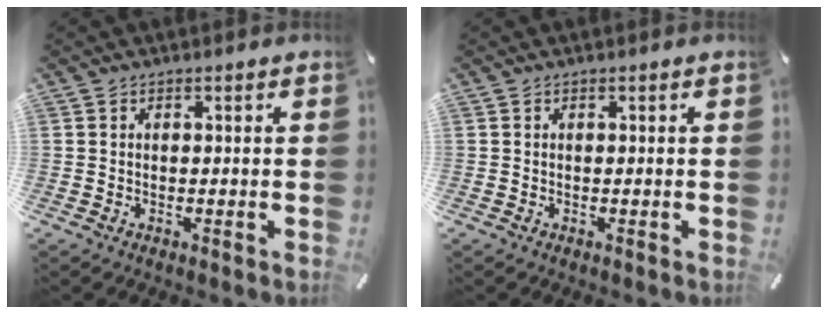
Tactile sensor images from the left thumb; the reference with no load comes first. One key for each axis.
{"total": 0.0}